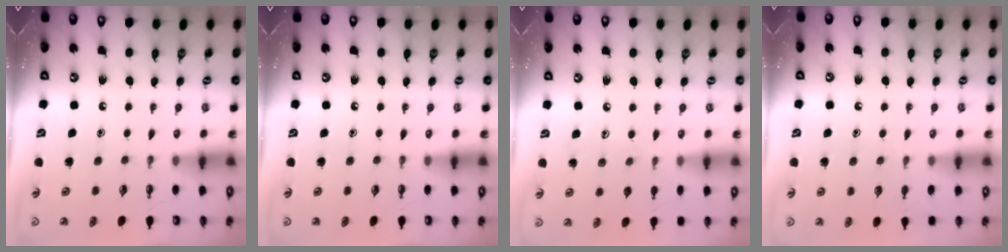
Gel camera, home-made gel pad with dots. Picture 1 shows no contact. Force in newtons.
{"total": 0.0}
{"total": 5.4, "press": 5.4, "slide": 0.6}
{"total": 4.1, "press": 4.1, "slide": 0.4}